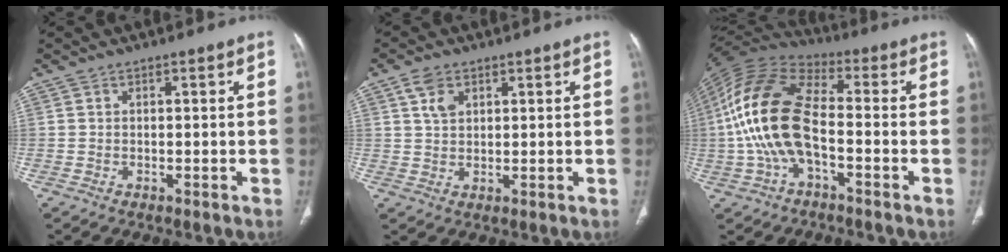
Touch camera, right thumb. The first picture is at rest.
{"total": 4.2, "force": [2.0, 2.7, 2.5], "torque": [-0.036, -0.005, 0.042]}
{"total": 17.1, "force": [-2.4, 8.5, 14.7], "torque": [-0.307, 0.034, -0.053]}